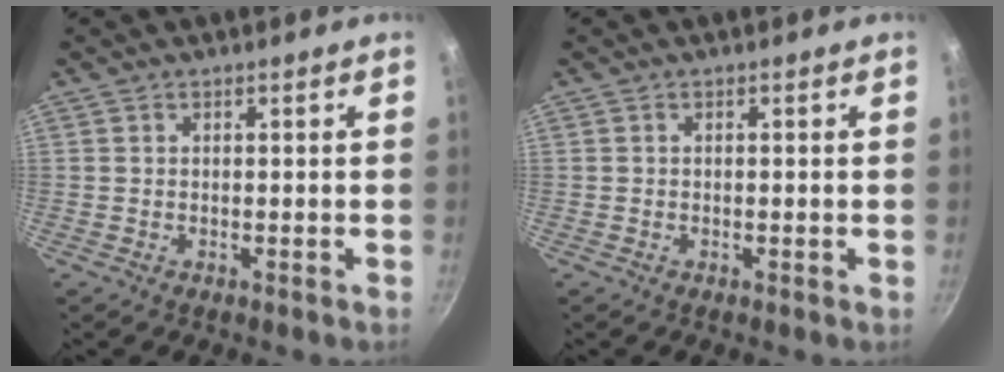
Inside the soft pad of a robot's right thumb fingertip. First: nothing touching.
{"total": 0.0}